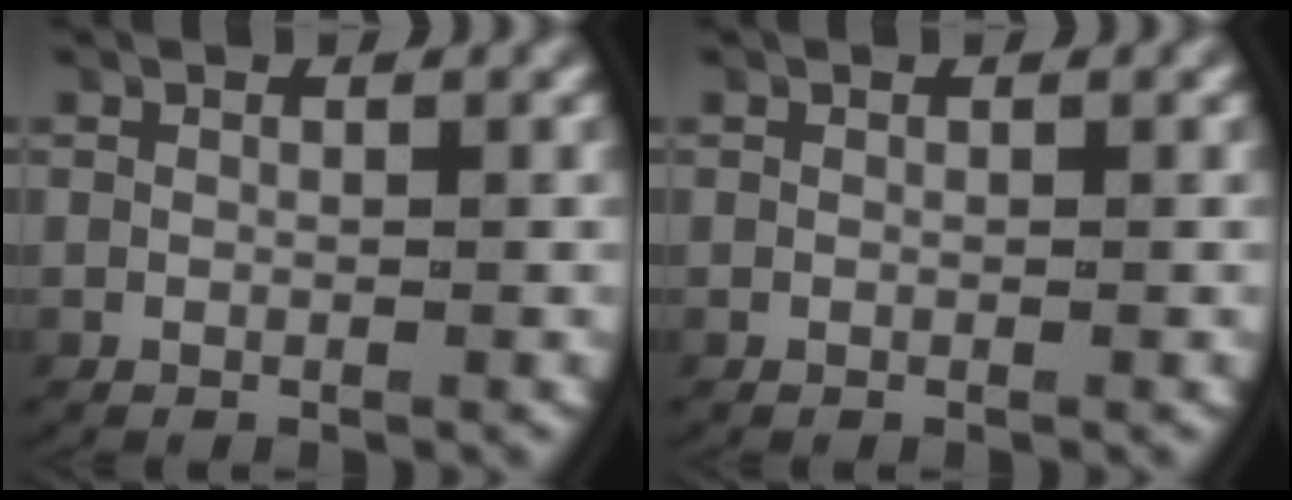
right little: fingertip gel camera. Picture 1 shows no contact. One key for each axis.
{"total": 0.0}